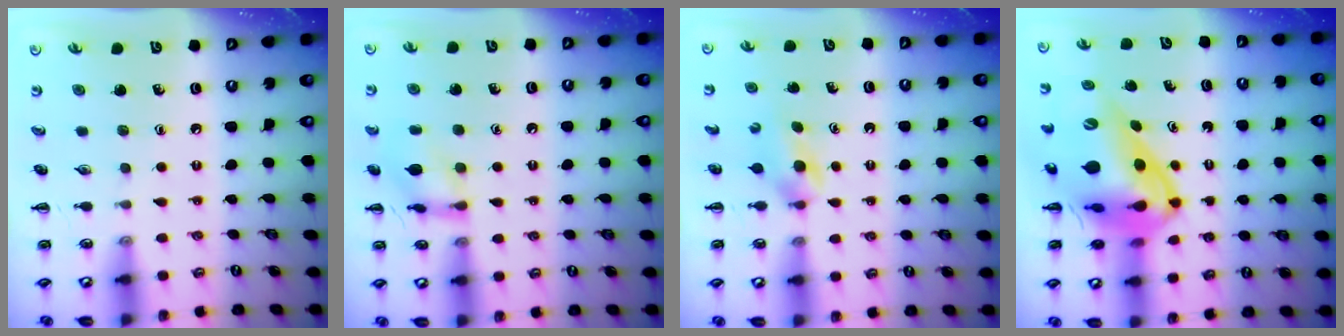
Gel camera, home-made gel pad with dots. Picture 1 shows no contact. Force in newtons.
{"total": 10.8, "press": 10.8, "slide": 0.3}
{"total": 3.7, "press": 3.5, "slide": 1.4}
{"total": 16.4, "press": 15.7, "slide": 4.4}